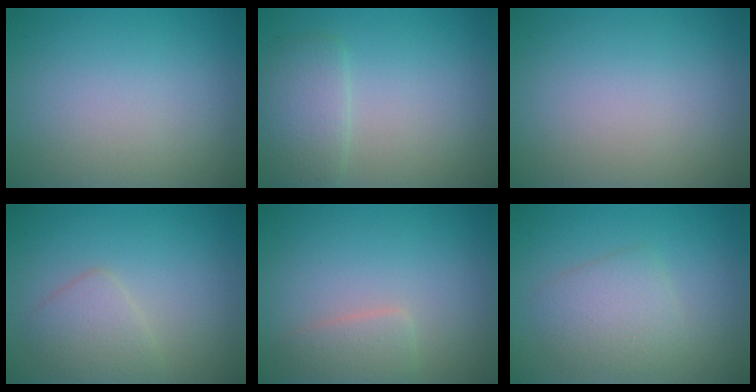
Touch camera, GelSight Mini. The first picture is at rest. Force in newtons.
{"total": 3.0, "press": 3.0, "slide": 0.1}
{"total": 0.0}
{"total": 2.4, "press": 2.4, "slide": 0.0}
{"total": 2.0, "press": 2.0, "slide": 0.1}
{"total": 3.0, "press": 3.0, "slide": 0.0}